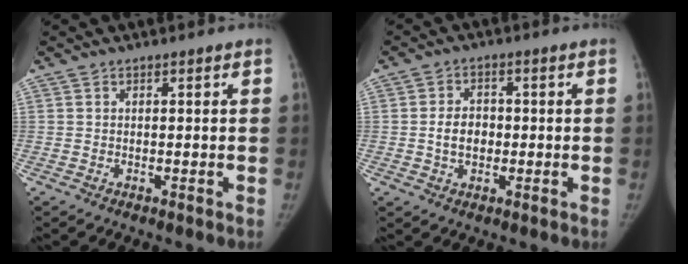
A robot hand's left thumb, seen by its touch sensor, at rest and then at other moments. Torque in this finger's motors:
{"motor_torque": [0.53, 0.54, 0.25, -0.06, 0.15]}